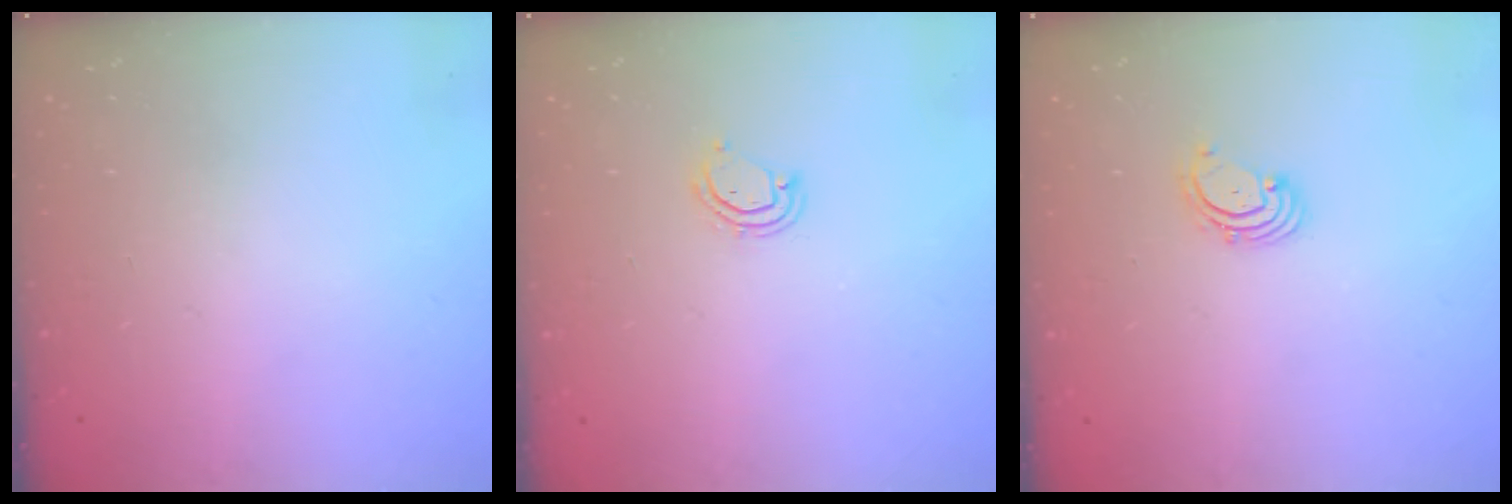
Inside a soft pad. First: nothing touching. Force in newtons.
{"total": 3.4, "press": 3.4, "slide": 0.2}
{"total": 1.8, "press": 1.7, "slide": 0.6}